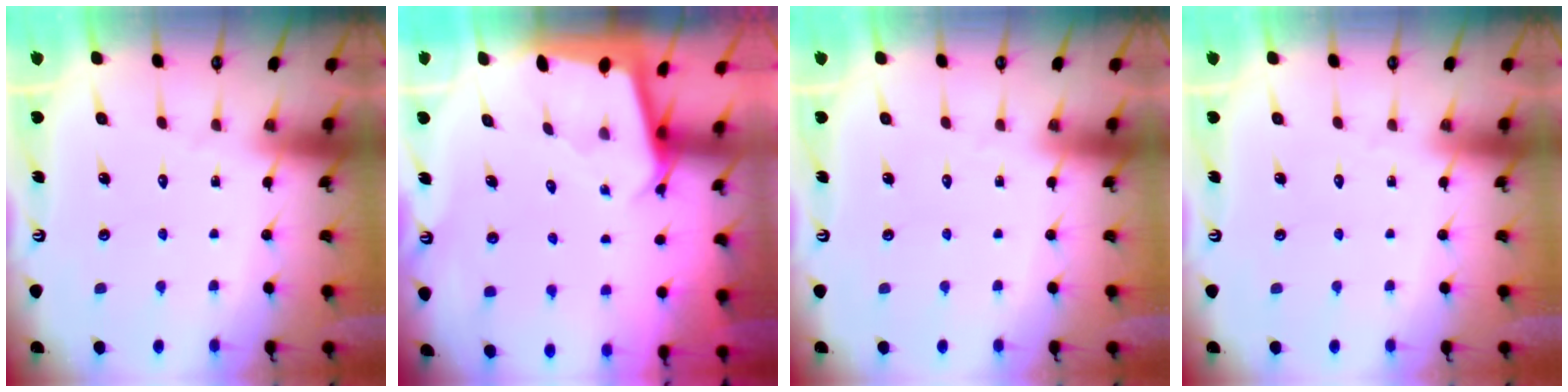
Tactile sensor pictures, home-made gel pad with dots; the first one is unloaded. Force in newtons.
{"total": 2.3, "press": 2.3, "slide": 0.1}
{"total": 0.0}
{"total": 0.0}